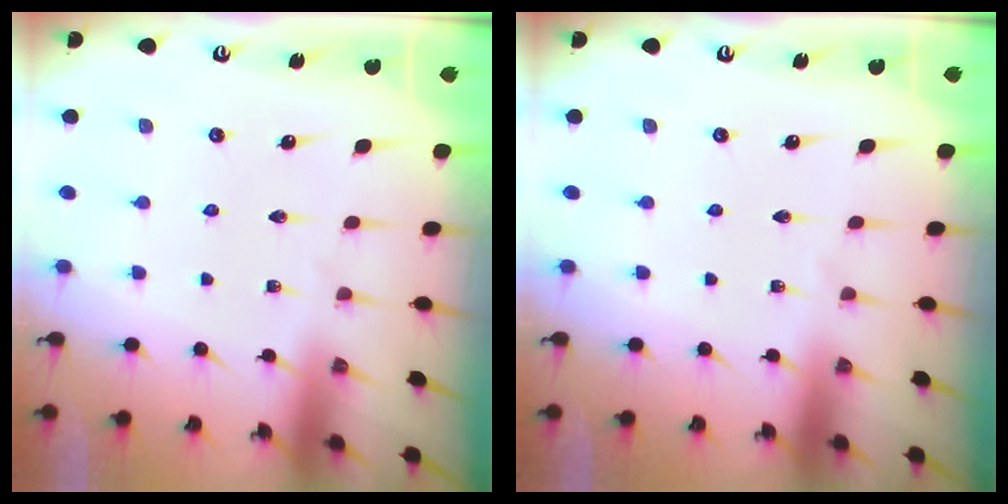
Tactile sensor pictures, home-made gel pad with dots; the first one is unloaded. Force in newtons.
{"total": 0.0}